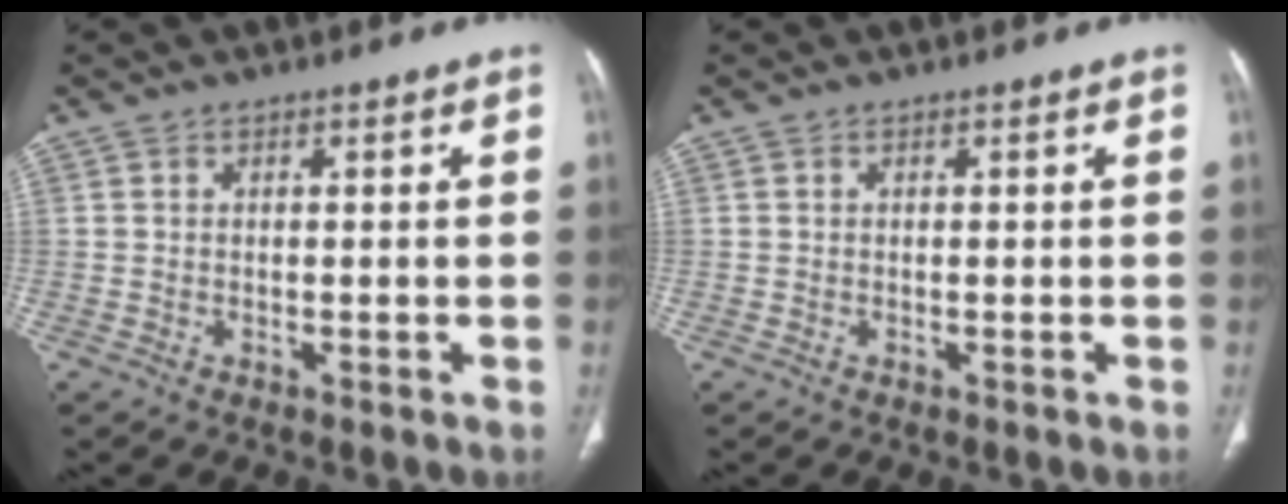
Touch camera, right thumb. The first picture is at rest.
{"total": 0.0}